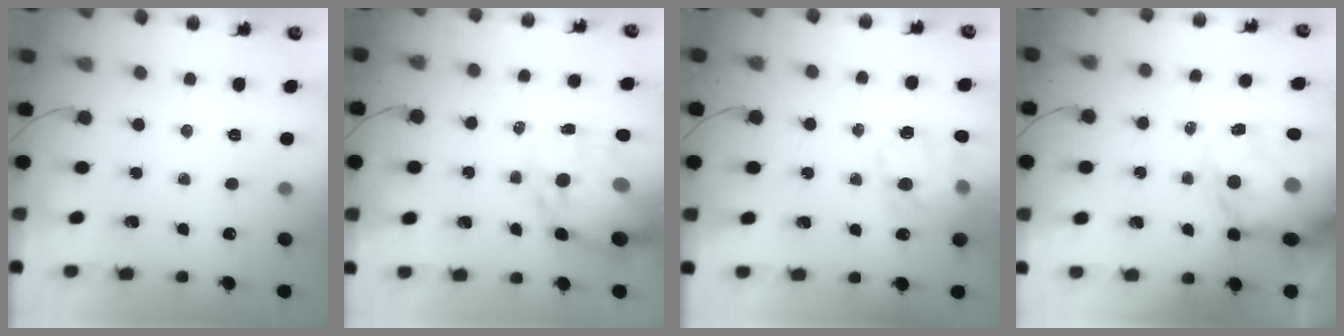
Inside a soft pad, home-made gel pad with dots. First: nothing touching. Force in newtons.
{"total": 16.8, "press": 16.3, "slide": 4.2}
{"total": 18.8, "press": 18.5, "slide": 3.5}
{"total": 15.6, "press": 15.2, "slide": 3.8}